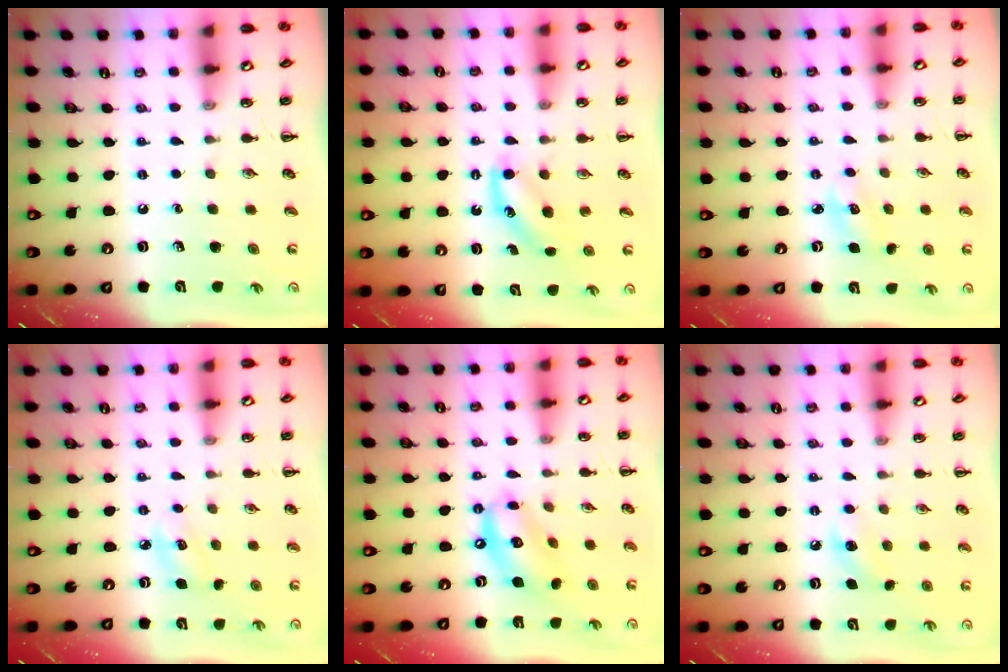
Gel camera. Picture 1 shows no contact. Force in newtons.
{"total": 4.9, "press": 4.7, "slide": 1.3}
{"total": 4.0, "press": 3.9, "slide": 1.1}
{"total": 5.2, "press": 5.1, "slide": 1.2}
{"total": 12.5, "press": 12.3, "slide": 2.2}
{"total": 7.7, "press": 7.4, "slide": 1.9}